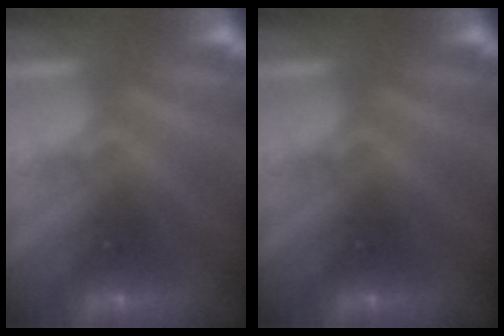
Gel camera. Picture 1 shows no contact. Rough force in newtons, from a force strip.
{"total": 0.0}